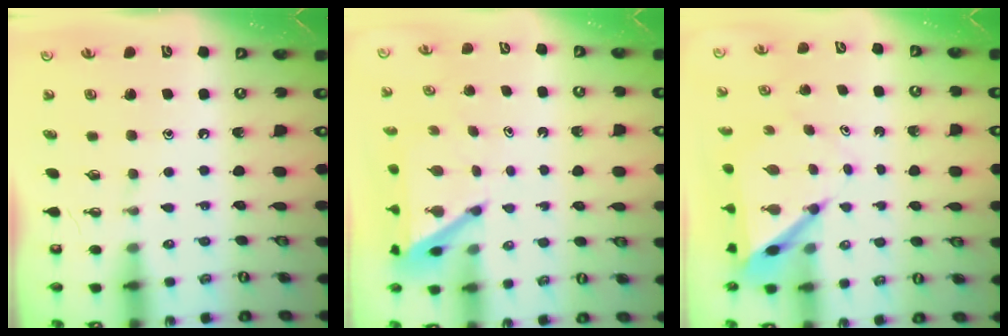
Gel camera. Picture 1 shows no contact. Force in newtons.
{"total": 4.6, "press": 4.6, "slide": 0.2}
{"total": 6.8, "press": 6.8, "slide": 0.7}